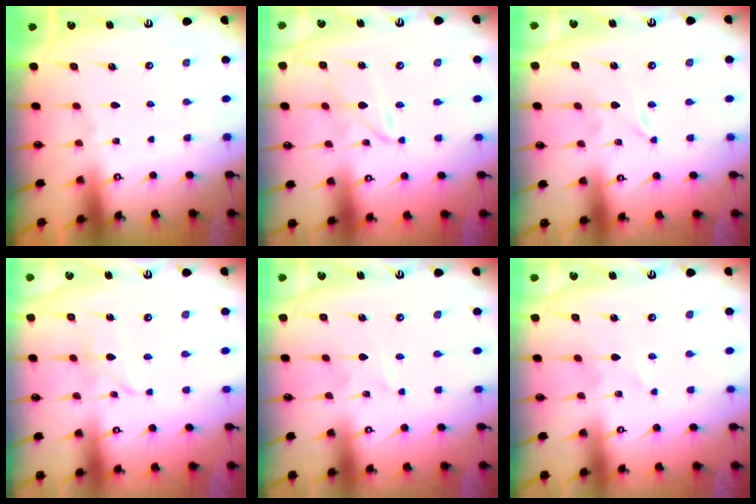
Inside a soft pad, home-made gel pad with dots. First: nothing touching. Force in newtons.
{"total": 2.6, "press": 2.6, "slide": 0.2}
{"total": 0.0}
{"total": 4.6, "press": 4.6, "slide": 0.2}
{"total": 0.0}
{"total": 1.4, "press": 1.4, "slide": 0.2}